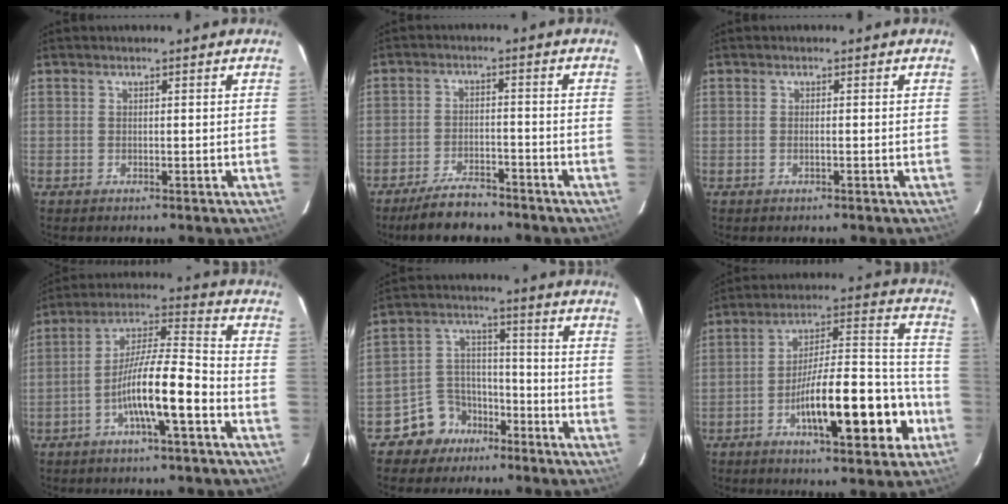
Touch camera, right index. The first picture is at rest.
{"total": 6.5, "force": [-5.6, 2.1, 2.6], "torque": [-0.051, -0.008, -0.096]}
{"total": 0.5, "force": [-0.2, -0.1, 0.5], "torque": [-0.010, 0.001, -0.003]}
{"total": 10.9, "force": [-4.1, 1.0, 10.0], "torque": [-0.184, 0.014, -0.075]}
{"total": 7.9, "force": [-5.1, 5.9, 1.4], "torque": [-0.028, 0.021, -0.084]}
{"total": 18.1, "force": [-6.9, 4.1, 16.3], "torque": [-0.260, 0.023, -0.099]}